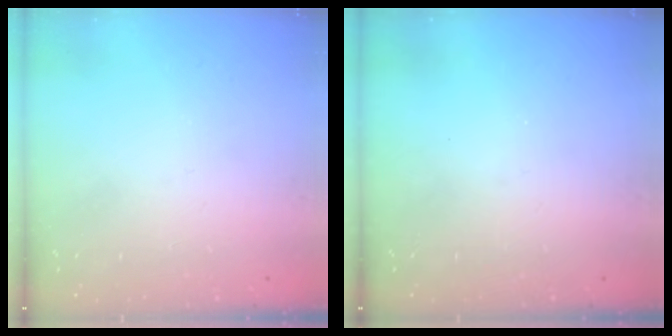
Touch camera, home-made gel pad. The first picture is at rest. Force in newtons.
{"total": 0.0}